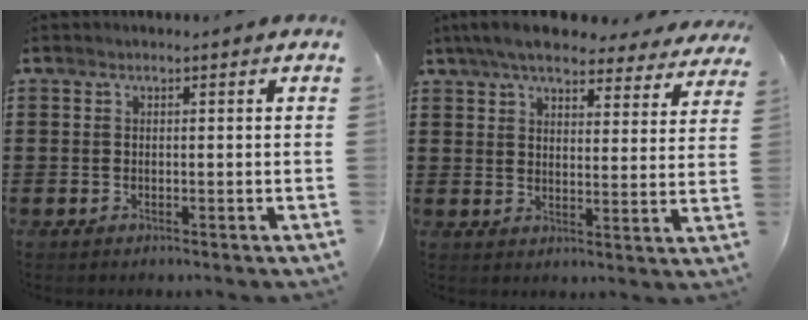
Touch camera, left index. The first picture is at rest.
{"total": 6.8, "force": [6.2, 1.1, 2.7], "torque": [-0.076, -0.019, 0.111]}